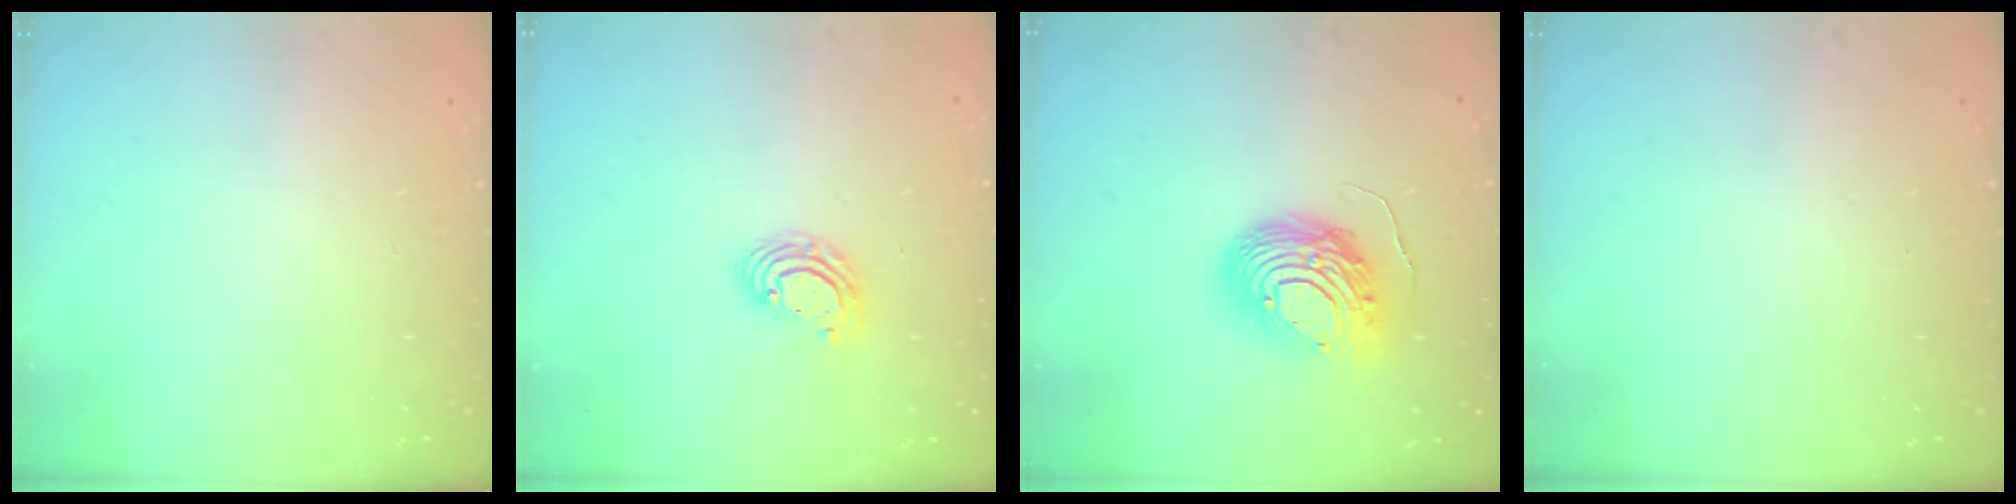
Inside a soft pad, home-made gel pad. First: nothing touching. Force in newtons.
{"total": 6.3, "press": 6.3, "slide": 0.8}
{"total": 13.4, "press": 13.4, "slide": 1.3}
{"total": 0.0}